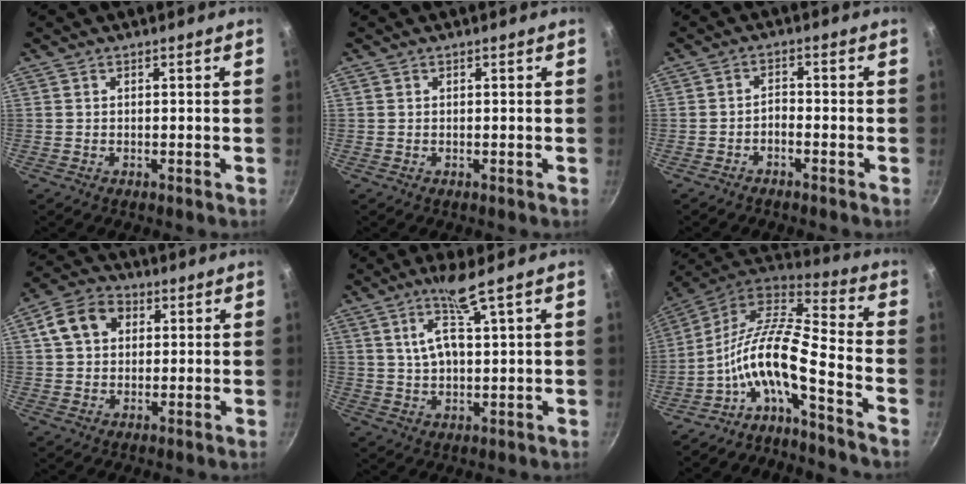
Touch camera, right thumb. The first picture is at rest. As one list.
[{"total": 0.0}, {"total": 2.0, "force": [-1.6, 0.7, 1.1], "torque": [-0.020, 0.018, -0.031]}, {"total": 8.7, "force": [2.3, 6.7, 5.0], "torque": [-0.067, 0.015, 0.026]}, {"total": 7.4, "force": [3.6, 1.3, 6.4], "torque": [-0.121, -0.009, 0.076]}, {"total": 13.8, "force": [-7.3, 2.7, 11.4], "torque": [-0.219, 0.069, -0.158]}]